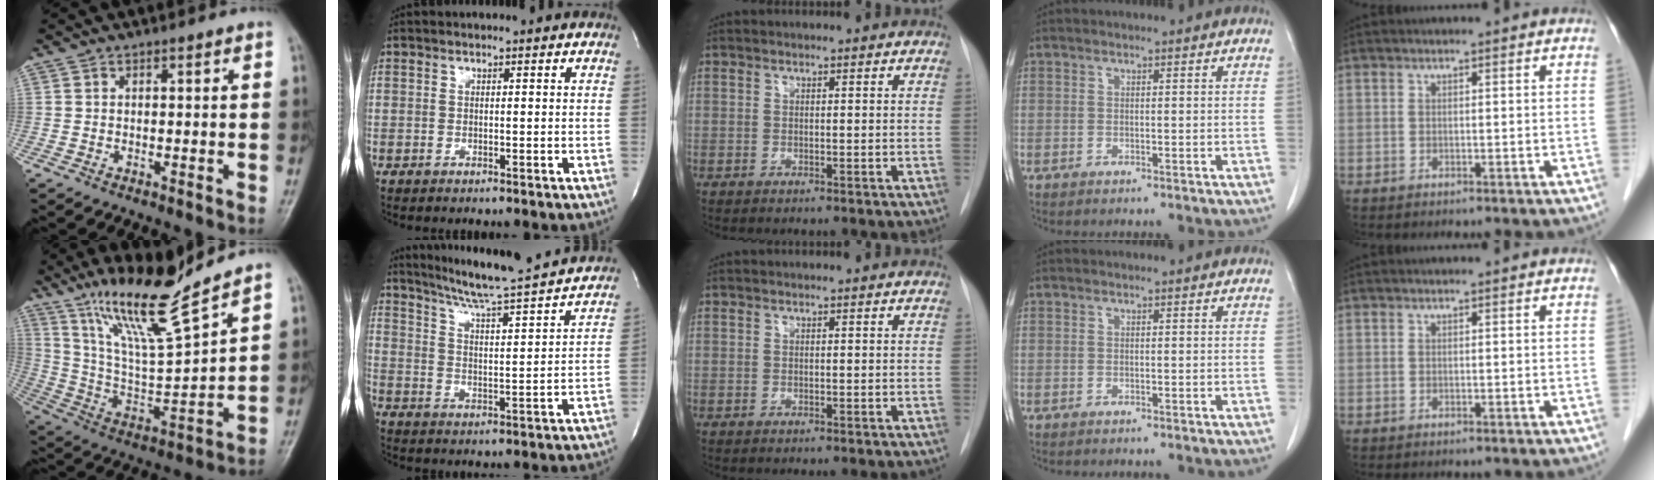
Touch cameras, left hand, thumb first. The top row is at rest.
{"thumb": {"total": 16.0, "force": [12.5, 0.8, 10.0], "torque": [-0.172, -0.072, 0.242]}, "index": {"total": 17.4, "force": [15.8, -0.9, 7.2], "torque": [-0.124, -0.015, 0.227]}}